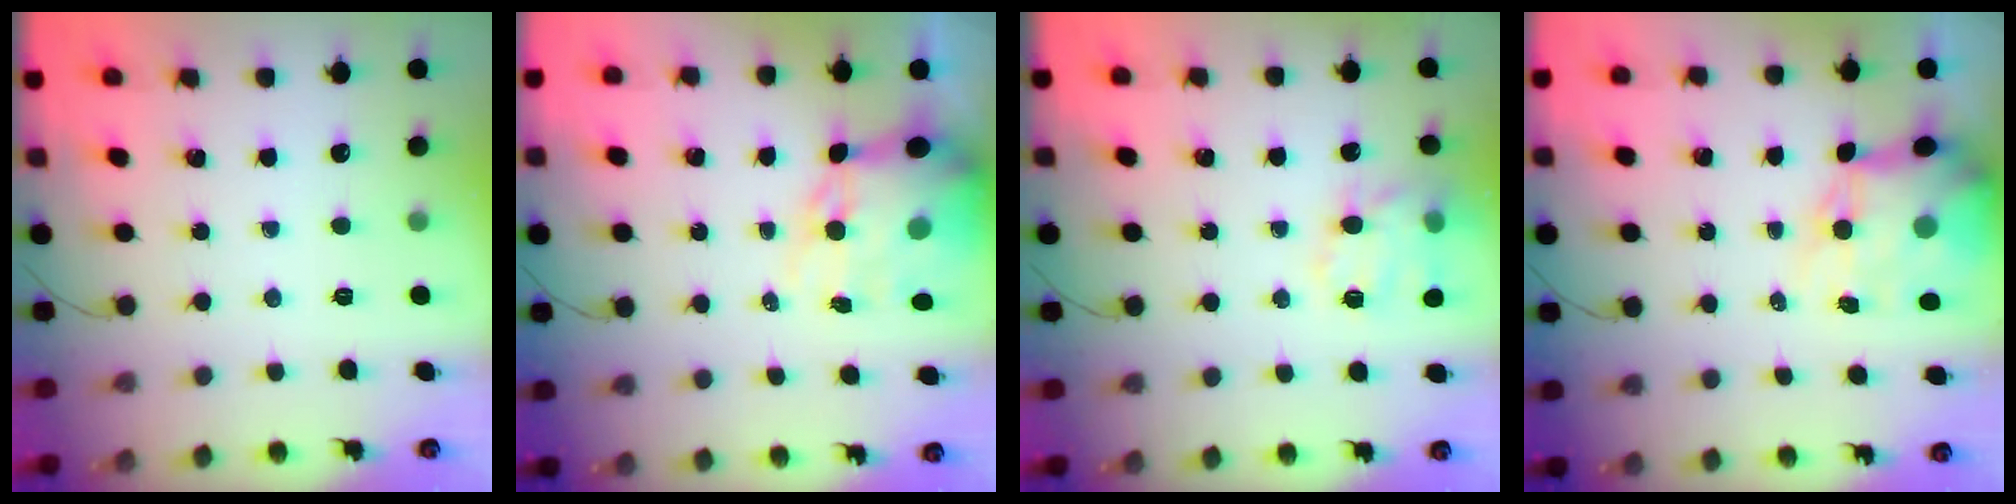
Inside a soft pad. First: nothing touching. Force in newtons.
{"total": 13.4, "press": 12.9, "slide": 3.6}
{"total": 15.8, "press": 15.7, "slide": 2.2}
{"total": 12.1, "press": 11.6, "slide": 3.5}